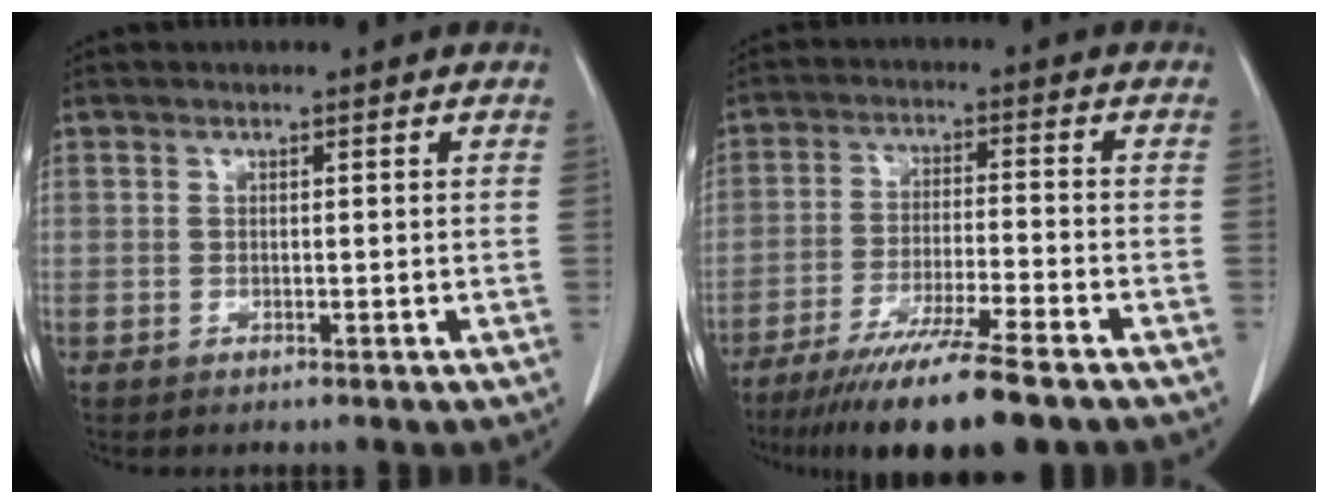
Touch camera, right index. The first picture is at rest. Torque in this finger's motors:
{"motor_torque": [1.71, -0.43, 0.66, 0.21]}